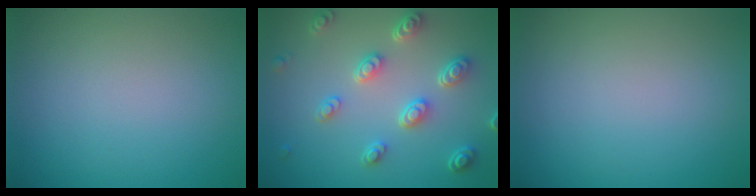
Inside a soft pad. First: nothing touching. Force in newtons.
{"total": 4.7, "press": 3.7, "slide": 2.9}
{"total": 0.0}